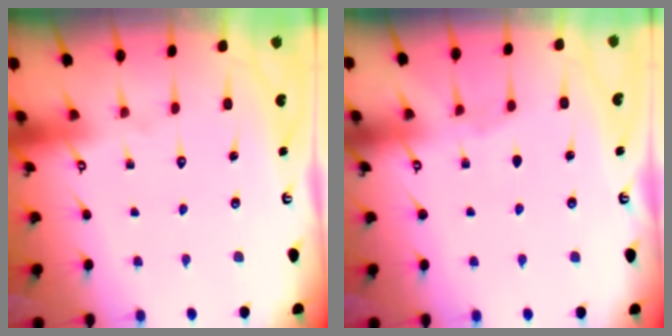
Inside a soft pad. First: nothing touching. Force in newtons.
{"total": 2.5, "press": 2.5, "slide": 0.4}